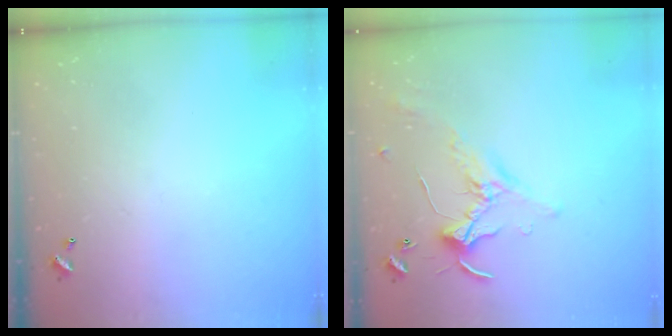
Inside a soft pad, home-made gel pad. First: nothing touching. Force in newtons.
{"total": 0.8, "press": 0.7, "slide": 0.4}